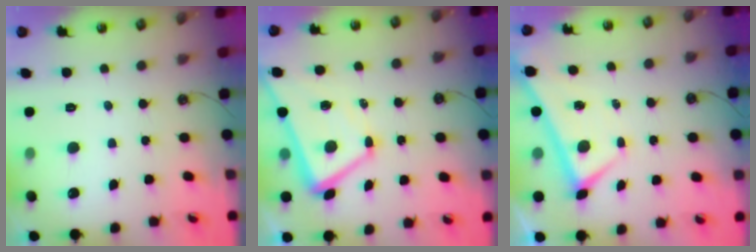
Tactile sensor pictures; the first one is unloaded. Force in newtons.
{"total": 2.1, "press": 2.0, "slide": 0.7}
{"total": 0.0}